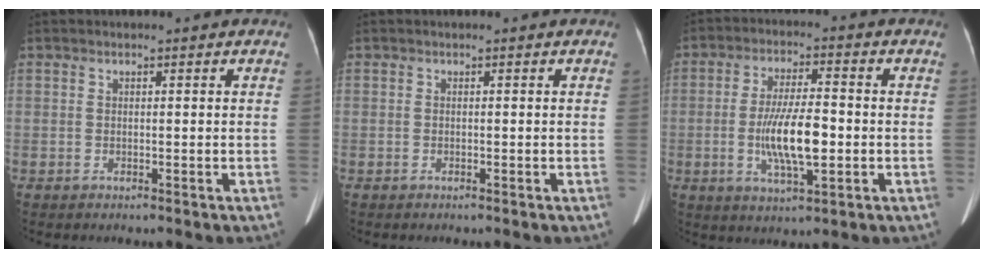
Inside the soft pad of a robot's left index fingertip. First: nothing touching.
{"total": 0.0}
{"total": 9.4, "force": [-1.8, 2.2, 9.0], "torque": [-0.176, -0.006, -0.031]}